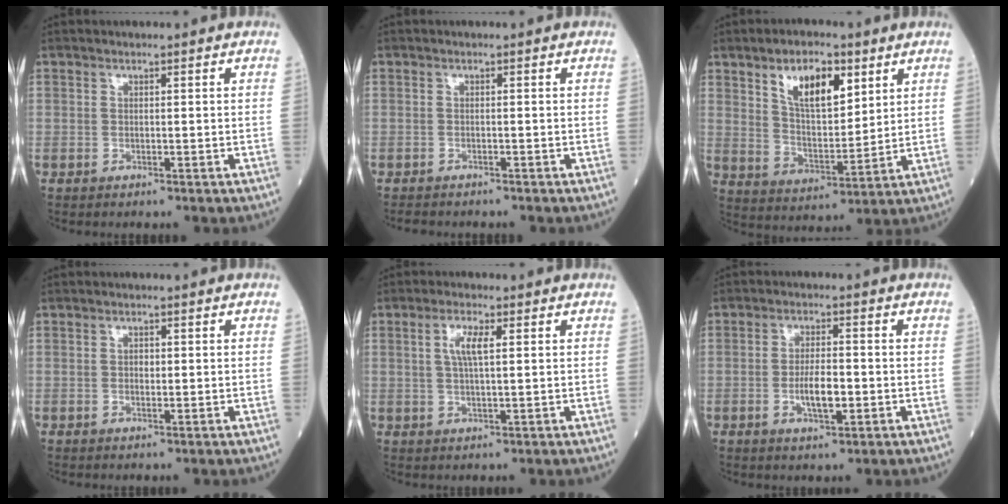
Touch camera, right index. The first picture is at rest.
{"total": 2.1, "force": [-1.9, 0.7, 0.3], "torque": [-0.007, -0.006, -0.031]}
{"total": 10.4, "force": [5.4, 4.3, 7.8], "torque": [-0.141, 0.006, 0.105]}
{"total": 1.0, "force": [0.1, 0.7, 0.8], "torque": [-0.011, 0.002, 0.000]}
{"total": 3.9, "force": [1.1, 0.7, 3.6], "torque": [-0.073, 0.004, 0.021]}
{"total": 4.9, "force": [-1.2, 1.5, 4.6], "torque": [-0.085, -0.001, -0.020]}